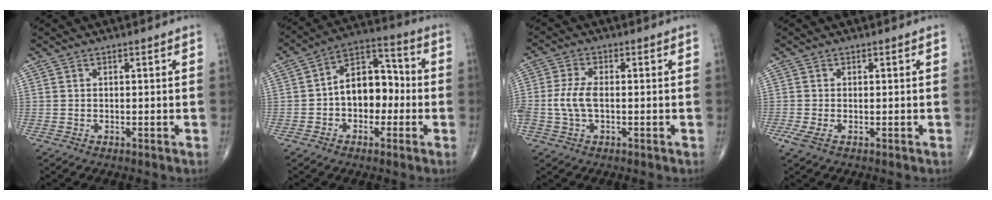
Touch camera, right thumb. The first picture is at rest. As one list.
[{"total": 11.6, "force": [-1.4, 7.8, 8.4], "torque": [-0.096, 0.043, -0.037]}, {"total": 5.3, "force": [-0.7, 2.7, 4.5], "torque": [-0.112, 0.010, -0.015]}, {"total": 1.9, "force": [-0.7, 0.7, 1.6], "torque": [-0.043, -0.002, -0.016]}]